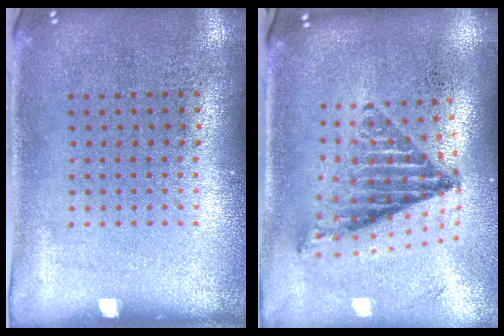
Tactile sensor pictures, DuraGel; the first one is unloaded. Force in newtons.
{"total": 1.3, "press": 1.2, "slide": 0.6}